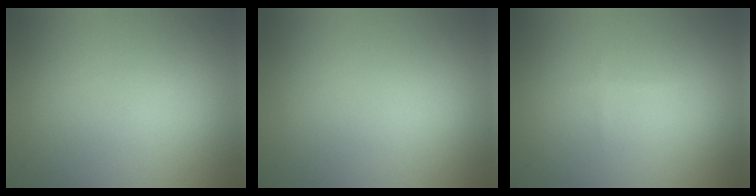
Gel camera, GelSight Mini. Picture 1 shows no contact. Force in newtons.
{"total": 0.0}
{"total": 0.5, "press": 0.5, "slide": 0.0}